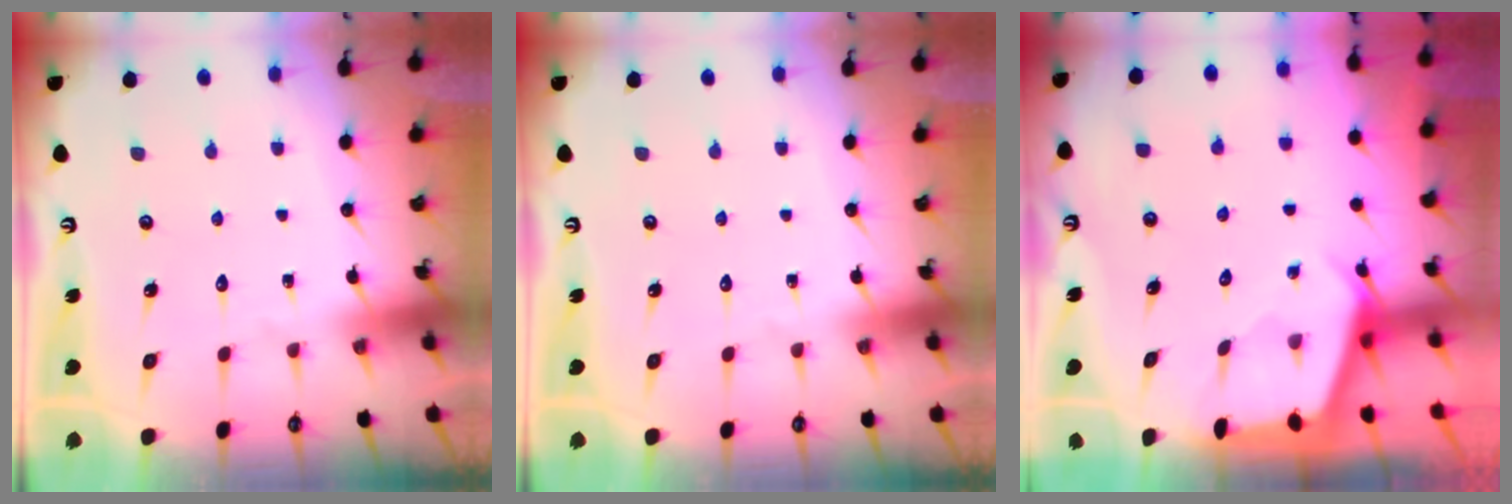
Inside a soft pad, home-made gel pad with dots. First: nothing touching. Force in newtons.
{"total": 0.0}
{"total": 2.5, "press": 2.5, "slide": 0.3}